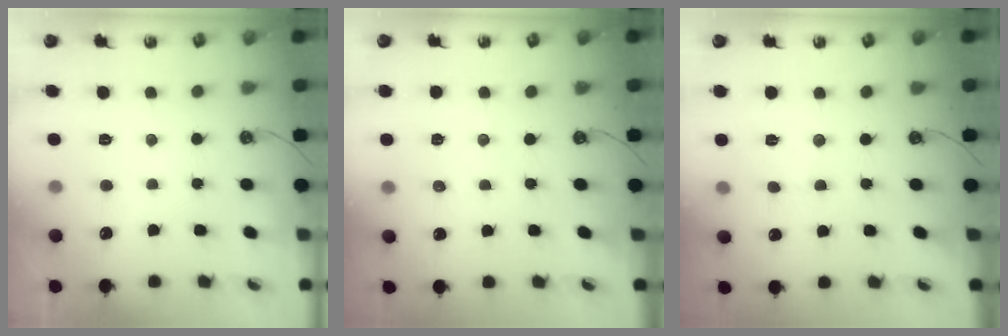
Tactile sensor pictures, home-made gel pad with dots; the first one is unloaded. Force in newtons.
{"total": 1.8, "press": 1.7, "slide": 0.2}
{"total": 1.7, "press": 1.6, "slide": 0.4}